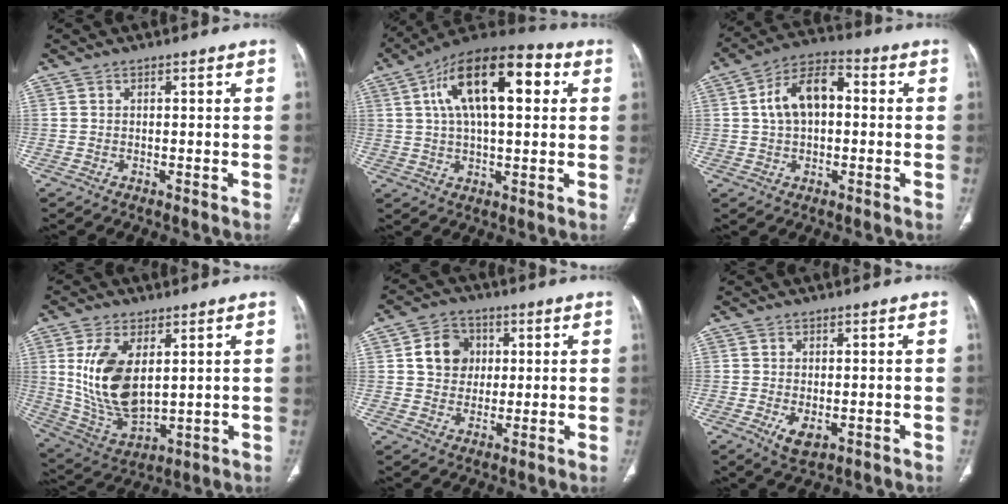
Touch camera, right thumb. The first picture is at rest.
{"total": 19.7, "force": [5.6, 8.8, 16.7], "torque": [-0.260, 0.020, 0.082]}
{"total": 10.8, "force": [1.2, 6.6, 8.4], "torque": [-0.146, 0.028, 0.013]}
{"total": 15.3, "force": [3.3, 8.3, 12.5], "torque": [-0.234, -0.020, 0.083]}
{"total": 9.4, "force": [1.7, 8.0, 4.7], "torque": [-0.049, 0.003, 0.023]}
{"total": 3.9, "force": [-1.1, 2.2, 3.1], "torque": [-0.053, -0.008, -0.009]}